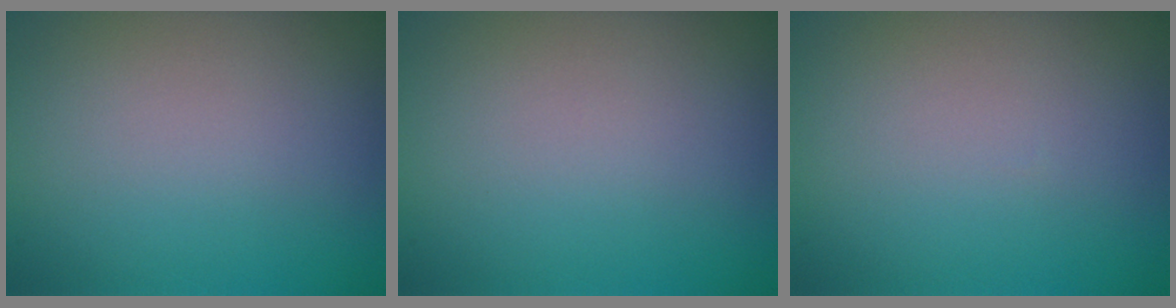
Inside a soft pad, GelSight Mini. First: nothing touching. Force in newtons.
{"total": 0.0}
{"total": 0.0}